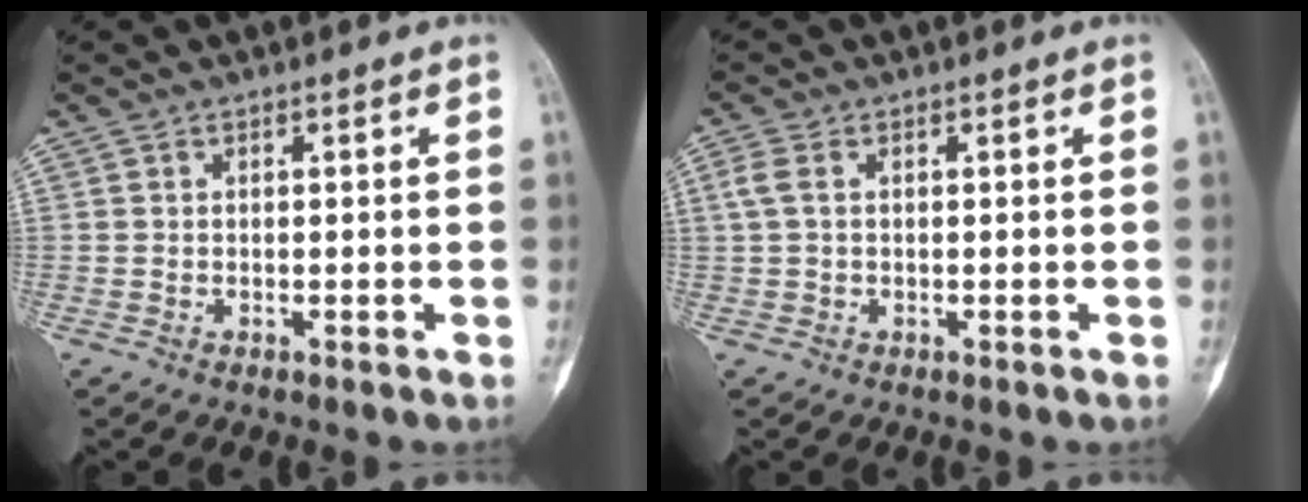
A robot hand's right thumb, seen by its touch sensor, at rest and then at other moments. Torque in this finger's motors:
{"motor_torque": [0.32, -0.46, 0.30, -0.12, -0.03]}